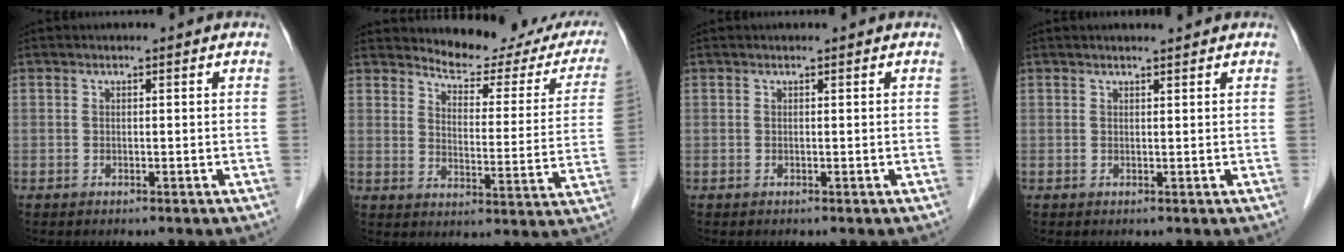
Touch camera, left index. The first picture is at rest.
{"total": 16.4, "force": [15.4, 3.5, 4.5], "torque": [-0.040, -0.058, 0.169]}
{"total": 0.0}
{"total": 1.7, "force": [1.6, 0.0, 0.6], "torque": [-0.008, 0.008, 0.026]}